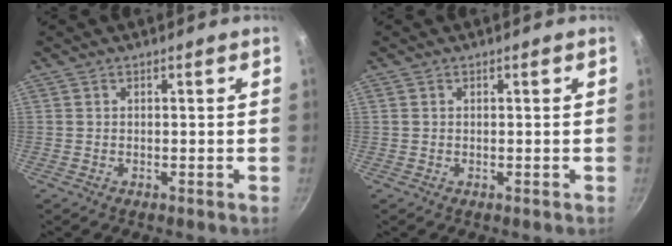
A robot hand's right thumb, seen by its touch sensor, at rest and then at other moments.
{"total": 0.0}